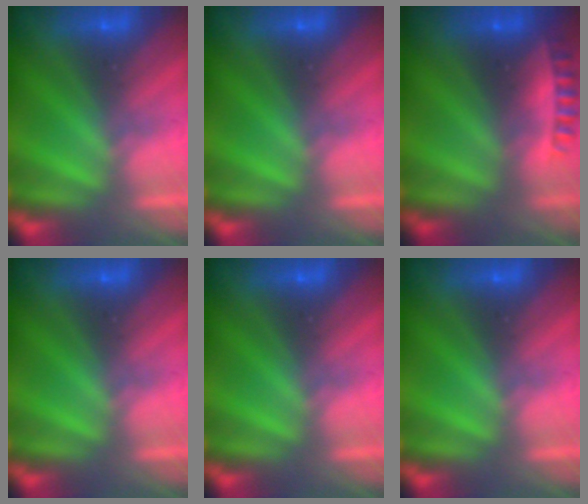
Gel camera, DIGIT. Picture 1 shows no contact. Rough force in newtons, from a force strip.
{"total": 0.0}
{"total": 2.5}
{"total": 0.0}
{"total": 0.0}
{"total": 0.0}